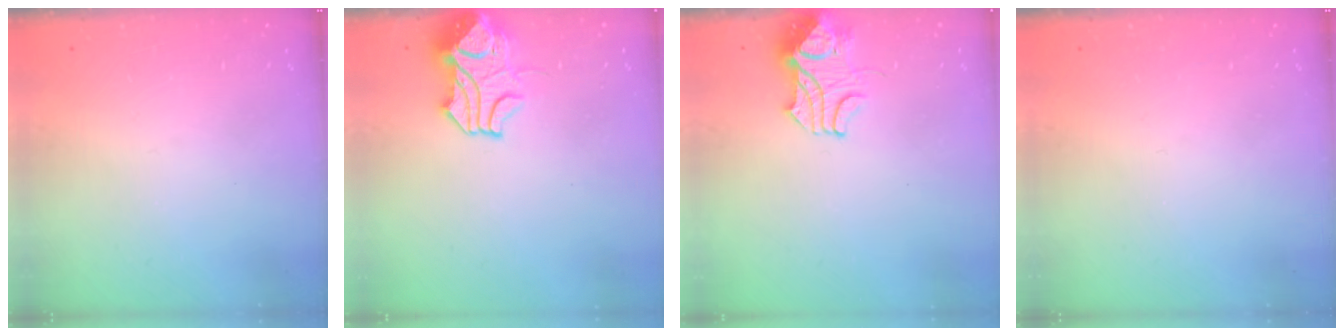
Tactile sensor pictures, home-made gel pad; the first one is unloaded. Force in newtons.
{"total": 6.1, "press": 6.1, "slide": 0.6}
{"total": 2.6, "press": 2.4, "slide": 1.0}
{"total": 0.0}